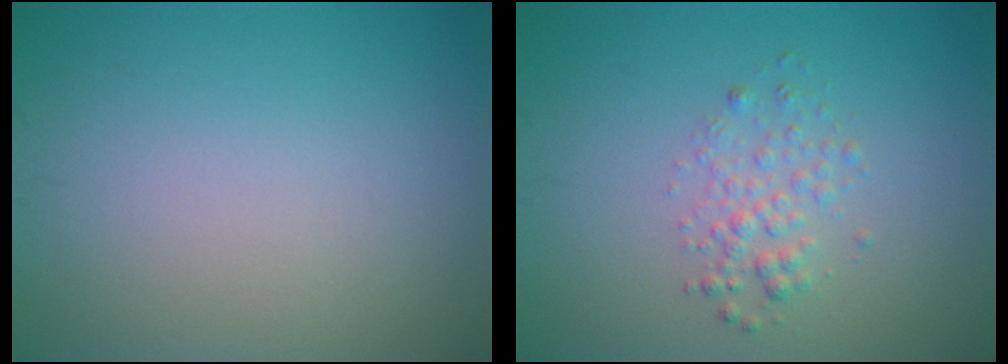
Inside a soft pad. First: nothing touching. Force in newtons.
{"total": 1.9, "press": 1.9, "slide": 0.1}